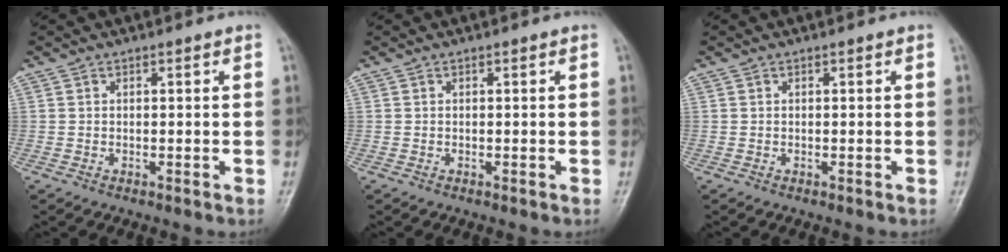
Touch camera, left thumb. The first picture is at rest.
{"total": 0.0}
{"total": 0.0}